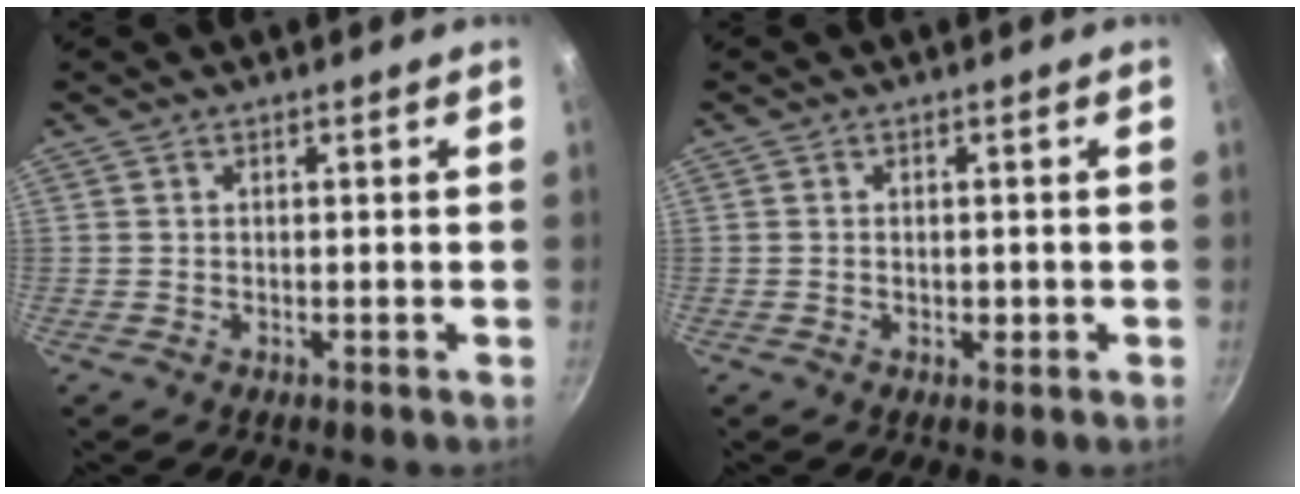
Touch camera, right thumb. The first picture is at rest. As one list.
[{"total": 1.6, "force": [-0.3, 1.1, 1.2], "torque": [-0.015, 0.000, -0.005]}]